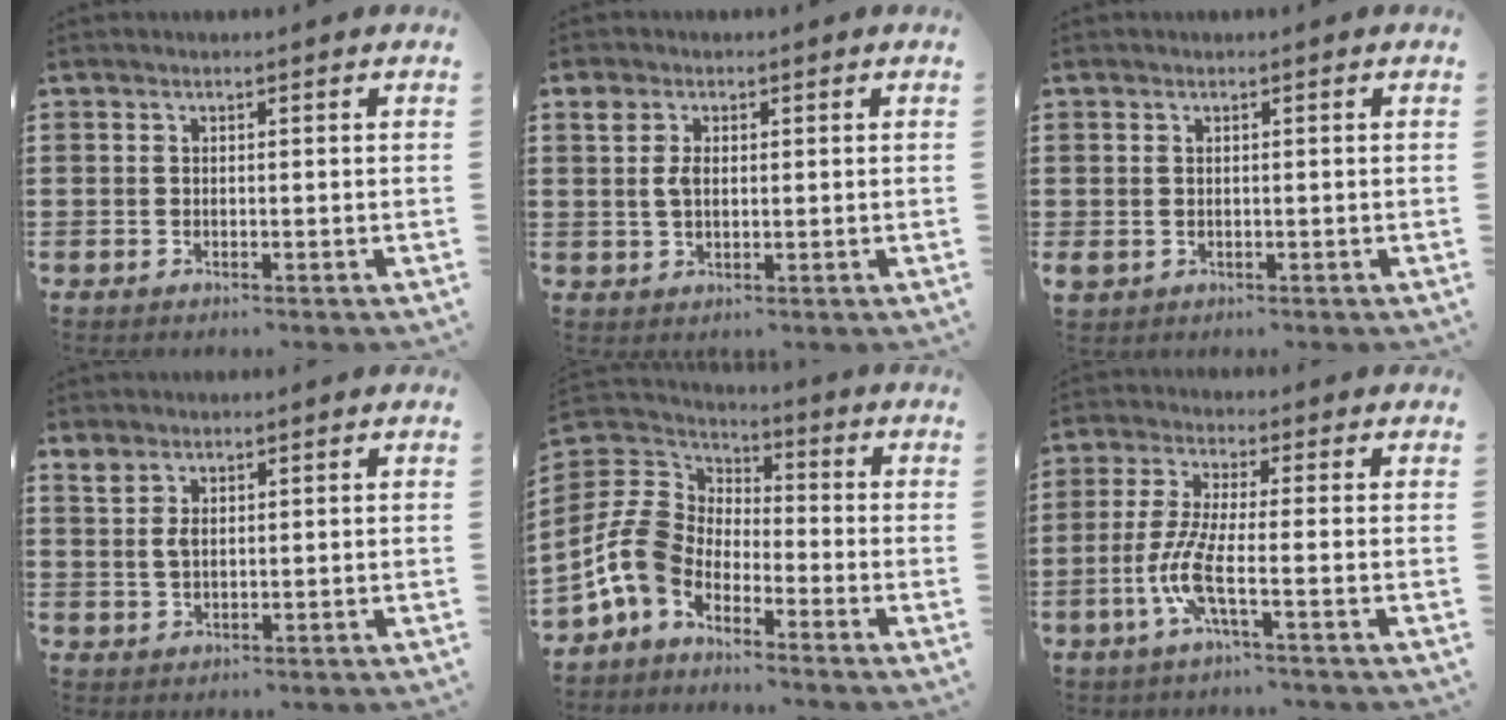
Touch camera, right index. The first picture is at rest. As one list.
[{"total": 2.9, "force": [0.8, 1.9, 2.2], "torque": [-0.049, 0.011, 0.012]}, {"total": 0.7, "force": [-0.1, 0.7, 0.1], "torque": [-0.004, 0.004, -0.004]}, {"total": 2.2, "force": [1.3, 1.1, 1.3], "torque": [-0.031, 0.005, 0.023]}, {"total": 8.7, "force": [-4.0, 5.9, 4.9], "torque": [-0.158, -0.003, -0.091]}, {"total": 7.0, "force": [-2.3, 1.0, 6.5], "torque": [-0.154, -0.018, -0.052]}]